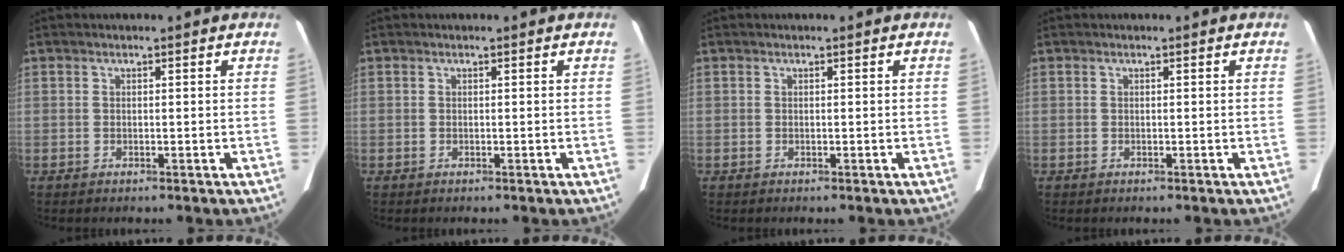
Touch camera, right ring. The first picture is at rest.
{"total": 0.0}
{"total": 0.0}
{"total": 0.0}